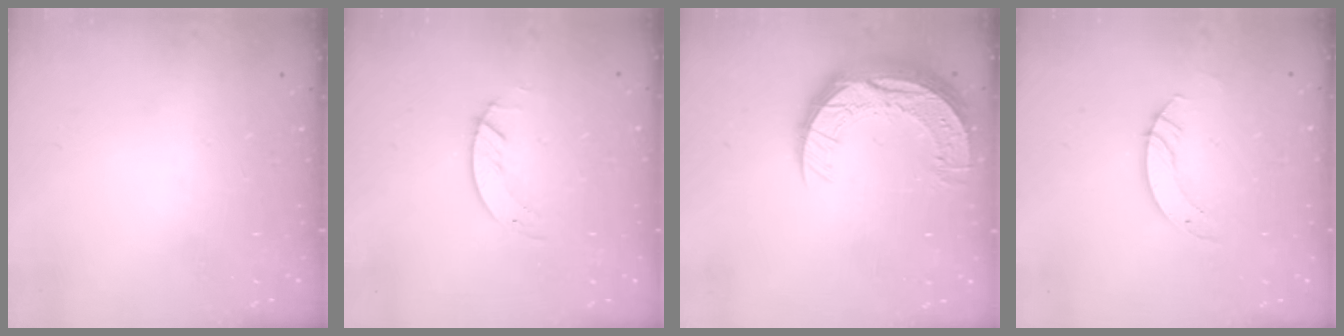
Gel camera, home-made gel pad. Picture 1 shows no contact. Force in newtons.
{"total": 1.2, "press": 1.1, "slide": 0.2}
{"total": 15.3, "press": 15.3, "slide": 1.1}
{"total": 3.8, "press": 3.7, "slide": 0.4}